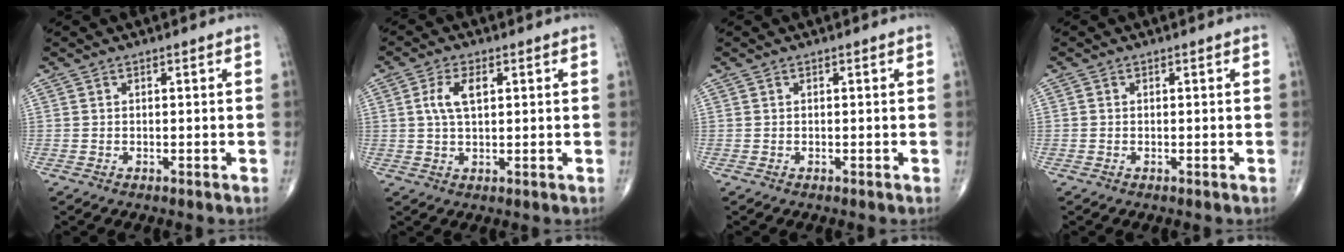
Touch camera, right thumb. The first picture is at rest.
{"total": 5.1, "force": [1.3, 2.5, 4.2], "torque": [-0.089, 0.006, 0.025]}
{"total": 0.0}
{"total": 0.0}